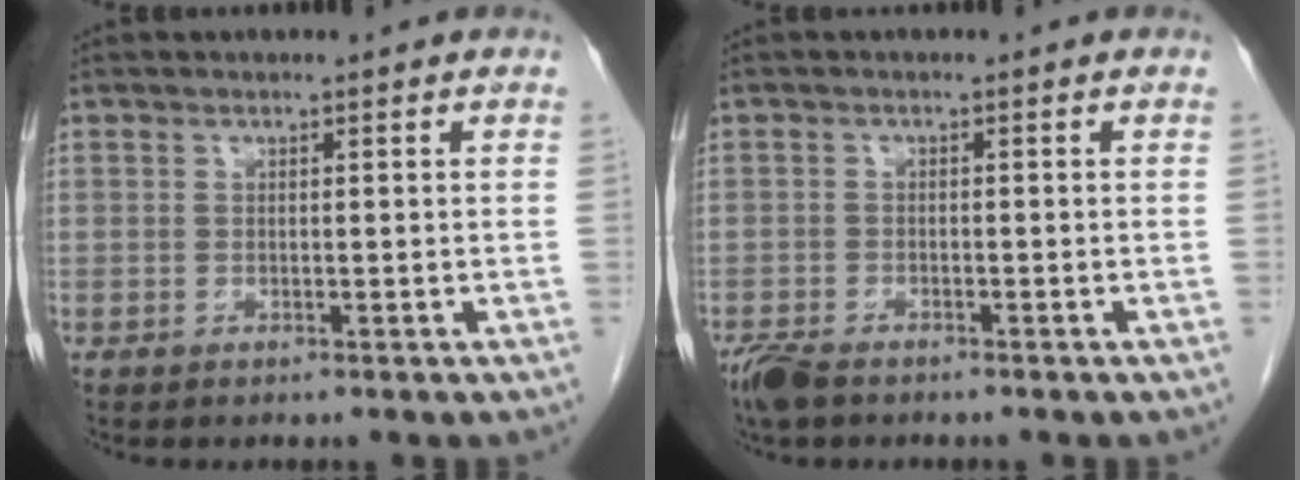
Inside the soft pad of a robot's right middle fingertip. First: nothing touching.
{"total": 4.2, "force": [-3.4, 1.3, 2.2], "torque": [-0.047, -0.010, -0.060]}